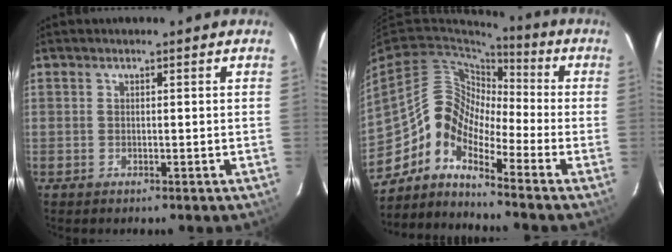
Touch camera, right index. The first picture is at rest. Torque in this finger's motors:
{"motor_torque": [0.45, -0.19, 0.34, 0.07]}